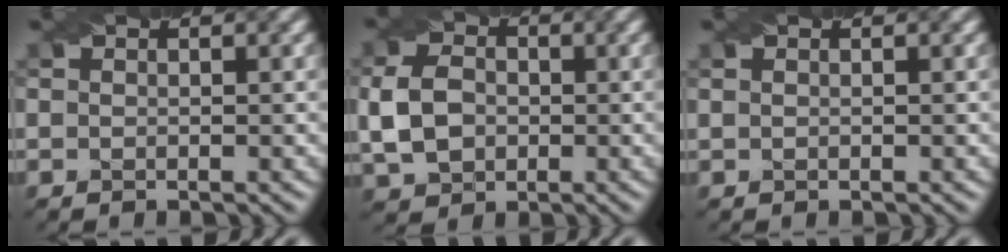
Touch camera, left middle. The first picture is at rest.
{"total": 4.7, "force": [-0.7, 3.7, 2.8], "torque": [-0.067, 0.004, -0.018]}
{"total": 0.0}